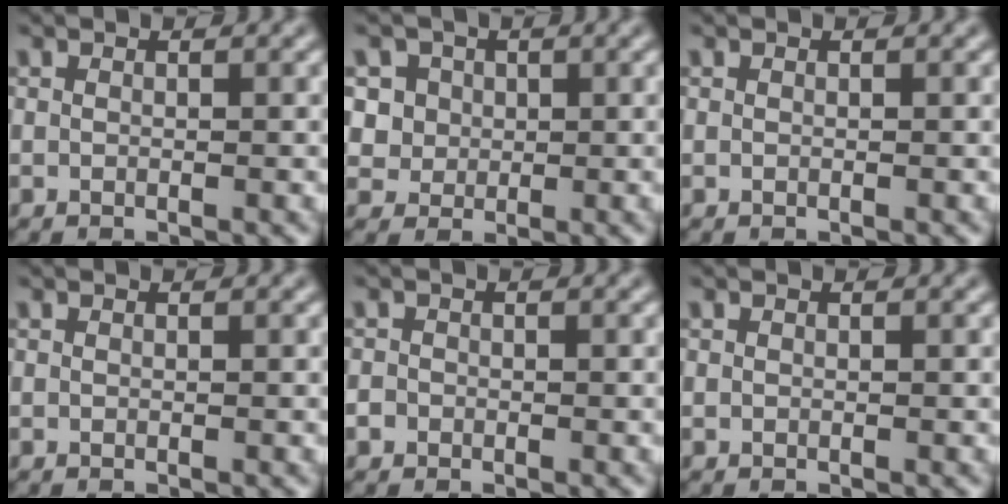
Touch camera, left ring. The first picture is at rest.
{"total": 4.5, "force": [1.7, 3.9, 1.6], "torque": [-0.018, 0.013, 0.025]}
{"total": 0.0}
{"total": 0.0}
{"total": 1.0, "force": [-0.6, 0.8, 0.2], "torque": [-0.006, 0.000, -0.009]}
{"total": 0.0}